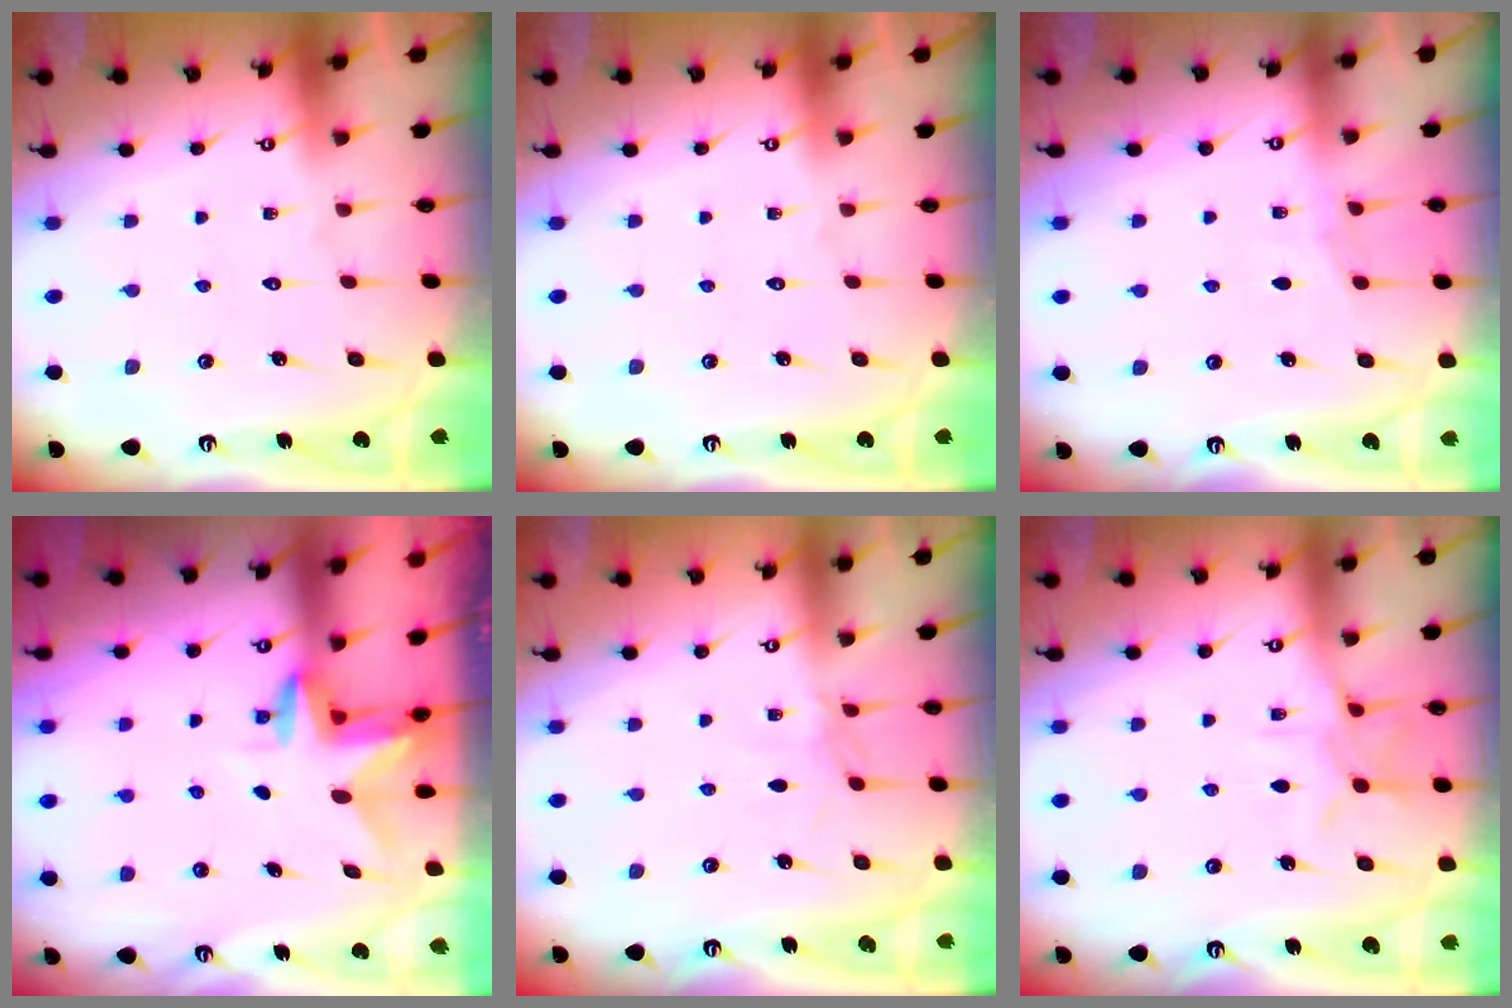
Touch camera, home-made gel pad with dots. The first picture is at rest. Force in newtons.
{"total": 0.0}
{"total": 3.2, "press": 3.1, "slide": 0.4}
{"total": 3.0, "press": 3.0, "slide": 0.3}
{"total": 2.3, "press": 2.3, "slide": 0.5}
{"total": 8.5, "press": 8.5, "slide": 0.5}